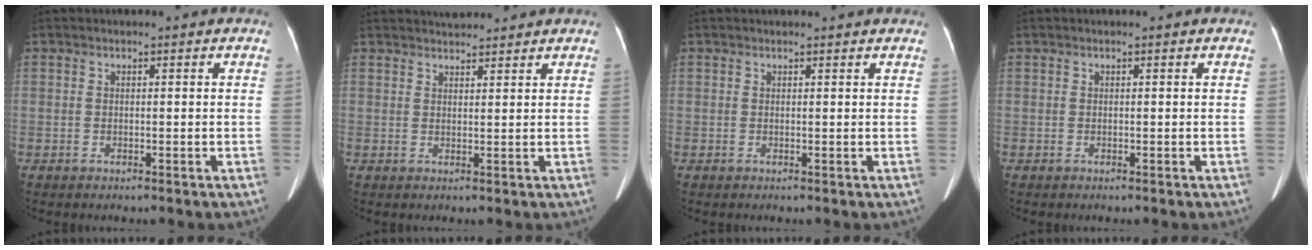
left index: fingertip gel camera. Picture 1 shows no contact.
{"total": 4.5, "force": [4.4, 0.7, 1.0], "torque": [-0.016, 0.028, 0.063]}
{"total": 2.7, "force": [2.6, 0.3, 0.7], "torque": [-0.012, 0.018, 0.027]}
{"total": 0.0}